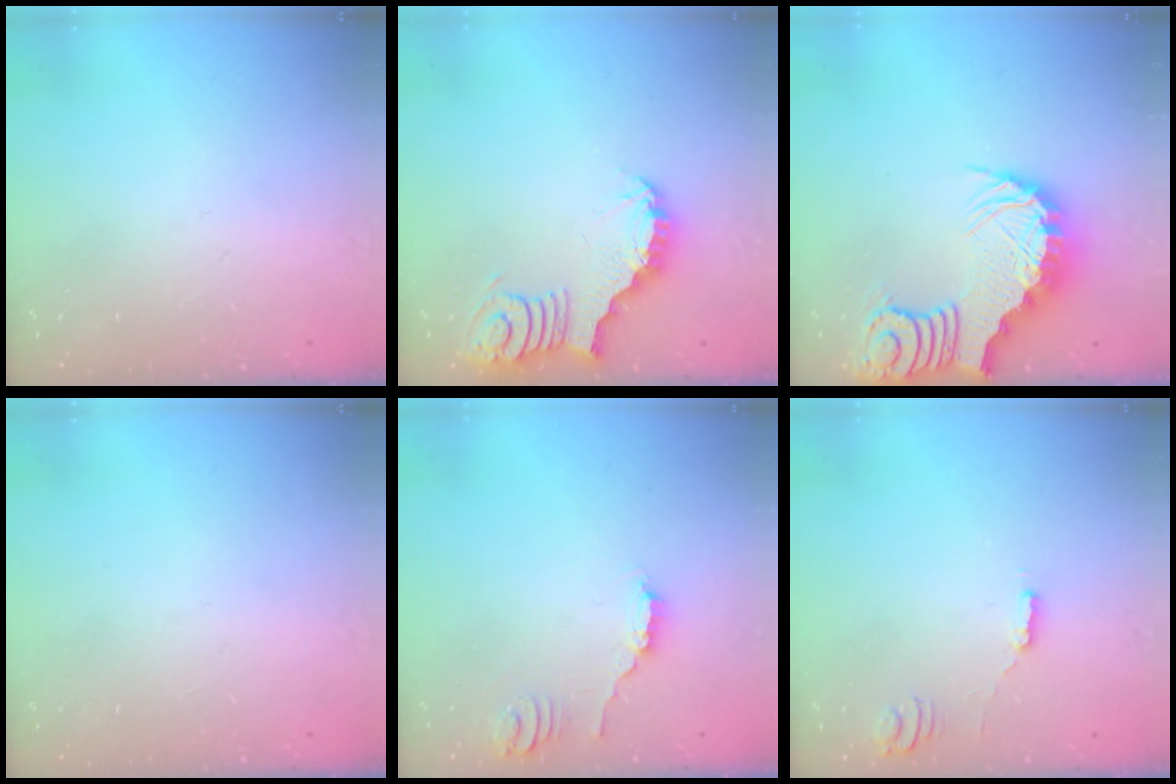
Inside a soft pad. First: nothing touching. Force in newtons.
{"total": 3.6, "press": 3.5, "slide": 0.7}
{"total": 3.8, "press": 3.7, "slide": 0.7}
{"total": 0.0}
{"total": 3.8, "press": 3.8, "slide": 0.3}
{"total": 0.9, "press": 0.9, "slide": 0.3}